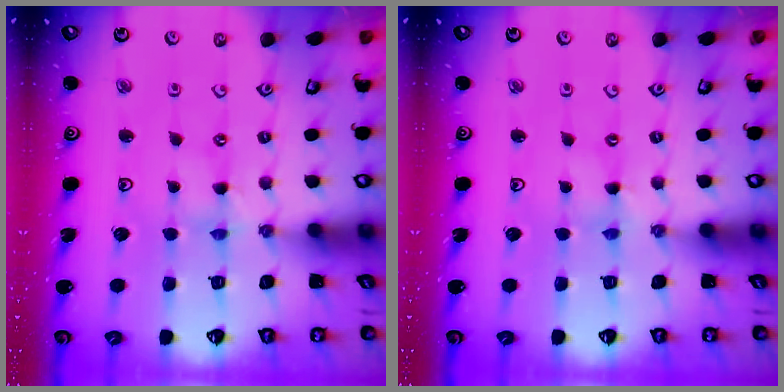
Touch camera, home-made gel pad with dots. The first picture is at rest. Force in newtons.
{"total": 0.0}